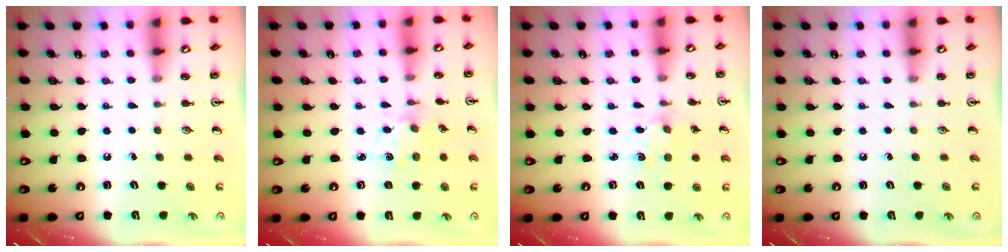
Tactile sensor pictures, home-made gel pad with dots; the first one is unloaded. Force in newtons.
{"total": 2.3, "press": 2.2, "slide": 0.6}
{"total": 1.5, "press": 1.4, "slide": 0.5}
{"total": 0.0}